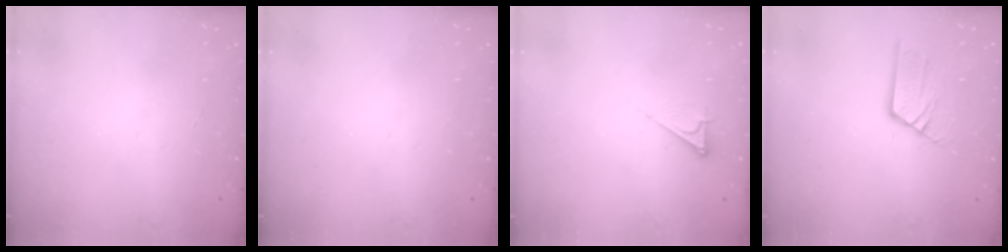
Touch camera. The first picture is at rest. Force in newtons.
{"total": 0.0}
{"total": 4.4, "press": 4.4, "slide": 0.7}
{"total": 7.0, "press": 7.0, "slide": 0.5}